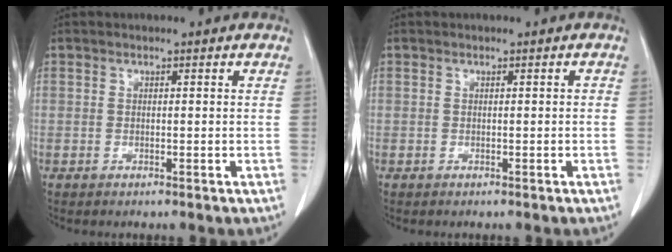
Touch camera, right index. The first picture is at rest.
{"total": 0.0}